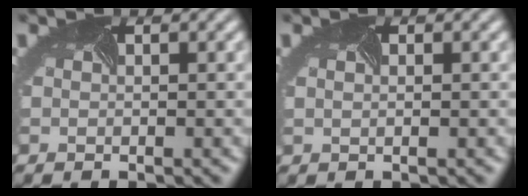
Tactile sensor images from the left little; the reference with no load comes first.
{"total": 1.6, "force": [0.5, 1.1, 1.1], "torque": [-0.008, 0.006, -0.004]}